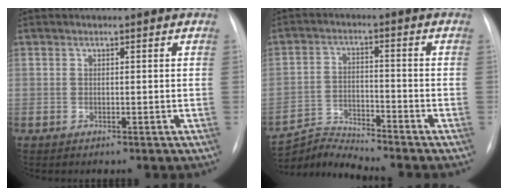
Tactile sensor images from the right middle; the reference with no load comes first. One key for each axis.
{"total": 5.9, "fx": -5.6, "fy": -1.7, "fz": -1.3, "tx": 0.009, "ty": -0.007, "tz": -0.104}